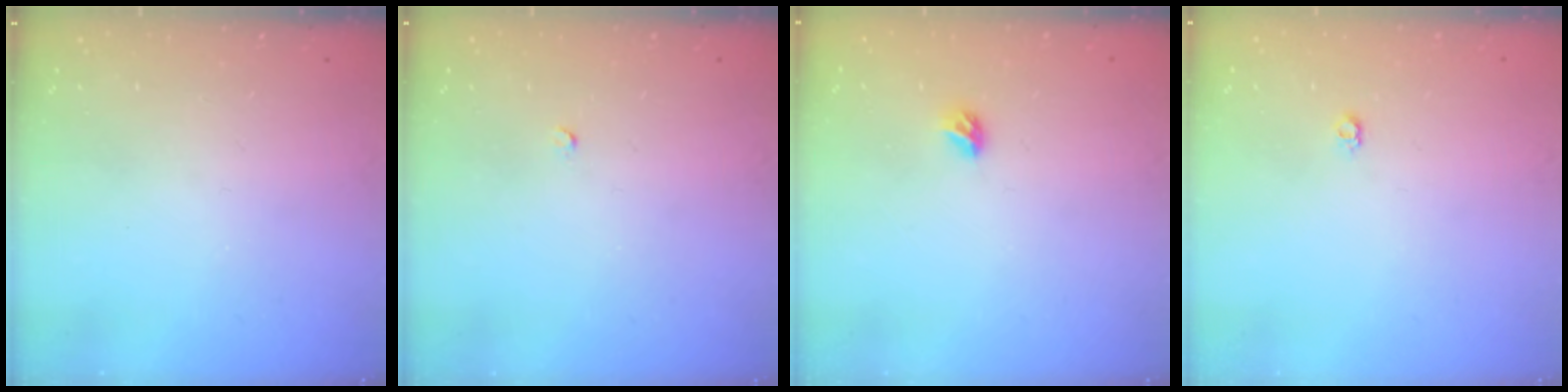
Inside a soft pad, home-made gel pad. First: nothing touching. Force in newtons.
{"total": 2.0, "press": 2.0, "slide": 0.3}
{"total": 3.3, "press": 3.2, "slide": 0.8}
{"total": 3.7, "press": 3.7, "slide": 0.4}